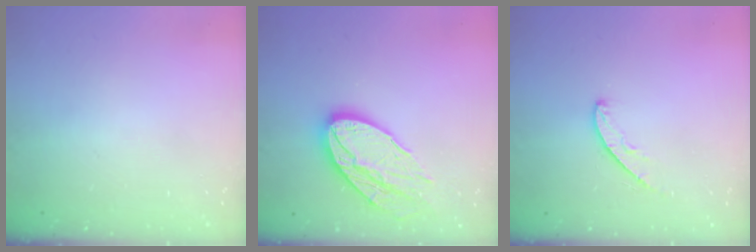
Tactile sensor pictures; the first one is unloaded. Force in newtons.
{"total": 17.7, "press": 17.6, "slide": 1.7}
{"total": 5.2, "press": 5.2, "slide": 0.5}